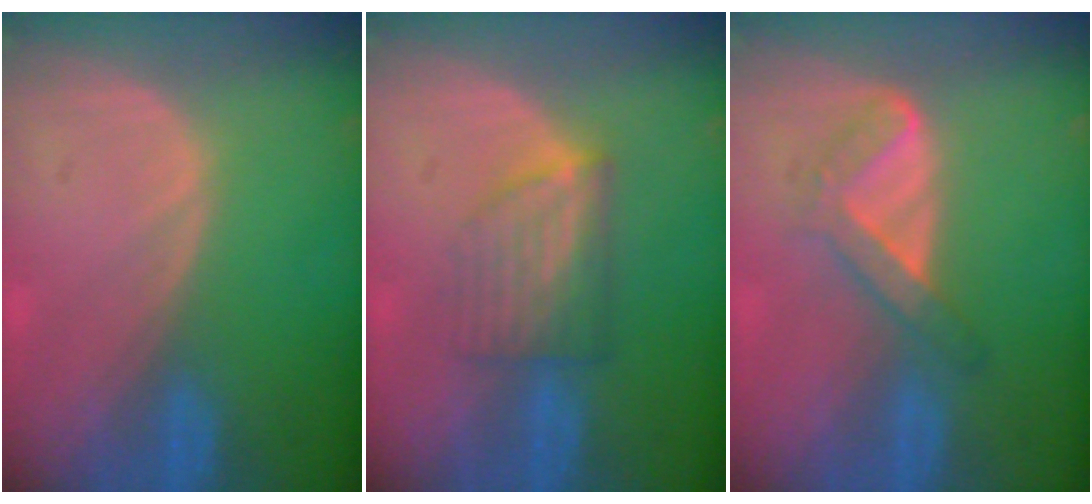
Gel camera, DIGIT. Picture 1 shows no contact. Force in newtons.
{"total": 6.1, "press": 5.5, "slide": 2.7}
{"total": 4.4, "press": 4.3, "slide": 1.1}